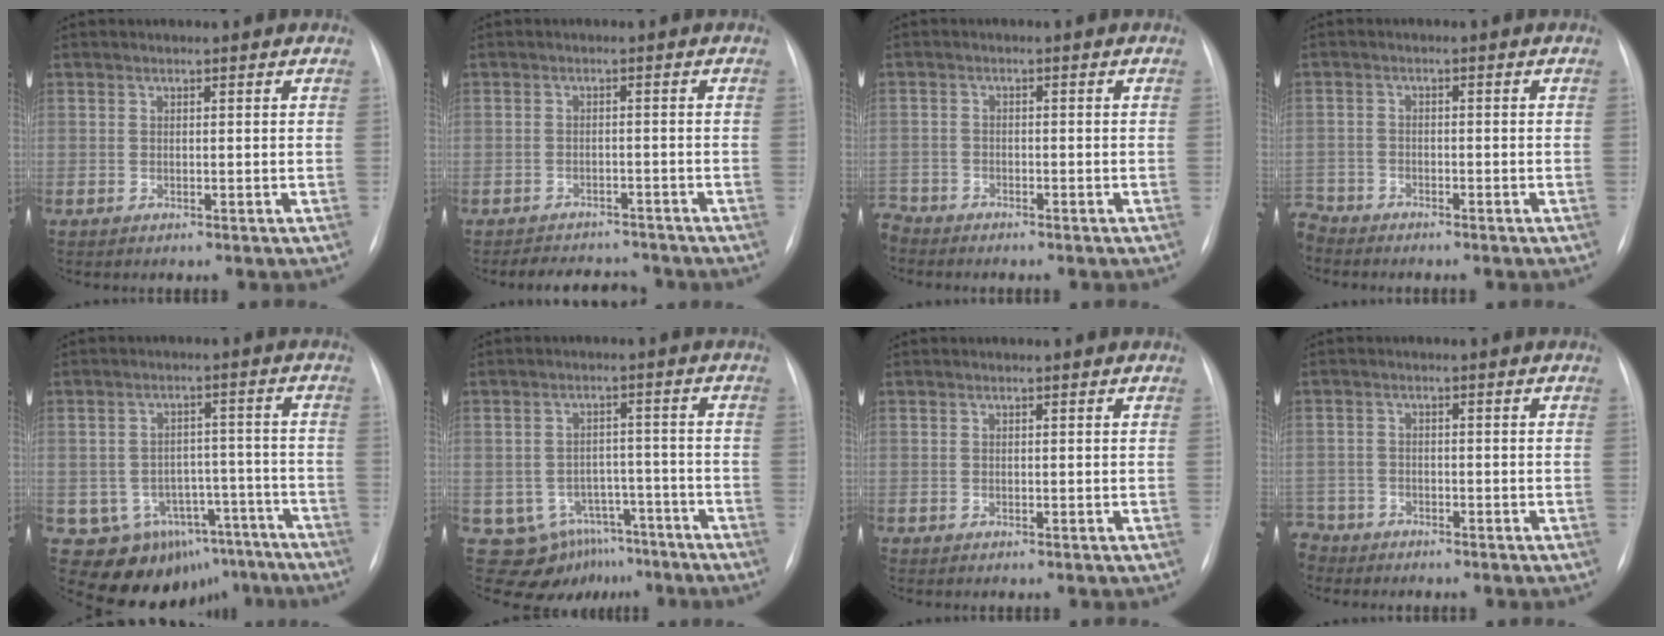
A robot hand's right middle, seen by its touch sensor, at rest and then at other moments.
{"total": 5.4, "force": [-5.1, 1.1, 1.5], "torque": [-0.022, -0.006, -0.073]}
{"total": 4.0, "force": [-3.8, 1.3, 0.4], "torque": [-0.001, -0.006, -0.068]}
{"total": 4.6, "force": [-4.3, 1.5, 0.4], "torque": [-0.001, -0.008, -0.080]}
{"total": 12.8, "force": [-8.4, 9.3, 2.6], "torque": [-0.021, 0.054, -0.096]}
{"total": 9.1, "force": [-6.1, 6.7, 0.9], "torque": [-0.002, 0.036, -0.078]}
{"total": 0.0}
{"total": 5.4, "force": [-4.6, 2.8, -0.1], "torque": [0.003, -0.003, -0.086]}